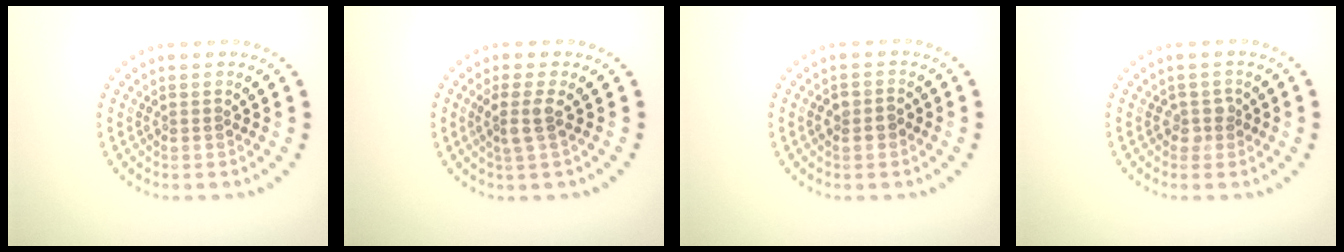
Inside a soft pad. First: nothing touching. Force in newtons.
{"total": 2.0, "press": 1.5, "slide": 1.3}
{"total": 1.5, "press": 1.5, "slide": 0.2}
{"total": 1.2, "press": 1.1, "slide": 0.5}